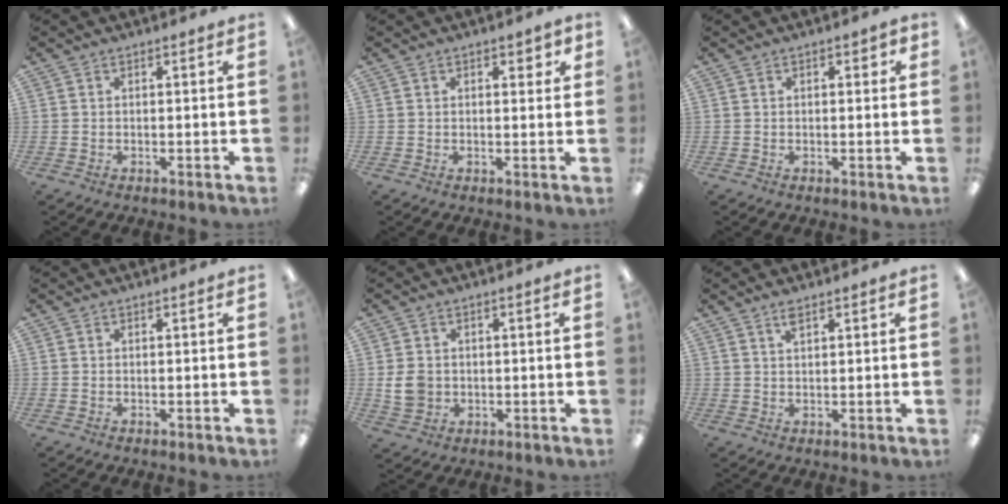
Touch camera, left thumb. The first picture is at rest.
{"total": 2.3, "force": [1.2, 1.1, 1.6], "torque": [-0.015, -0.003, 0.017]}
{"total": 1.5, "force": [0.5, 0.8, 1.2], "torque": [-0.014, 0.001, 0.006]}
{"total": 0.0}
{"total": 5.3, "force": [0.0, 4.6, 2.8], "torque": [-0.057, 0.002, 0.000]}
{"total": 2.5, "force": [1.9, 0.7, 1.6], "torque": [-0.036, 0.003, 0.033]}